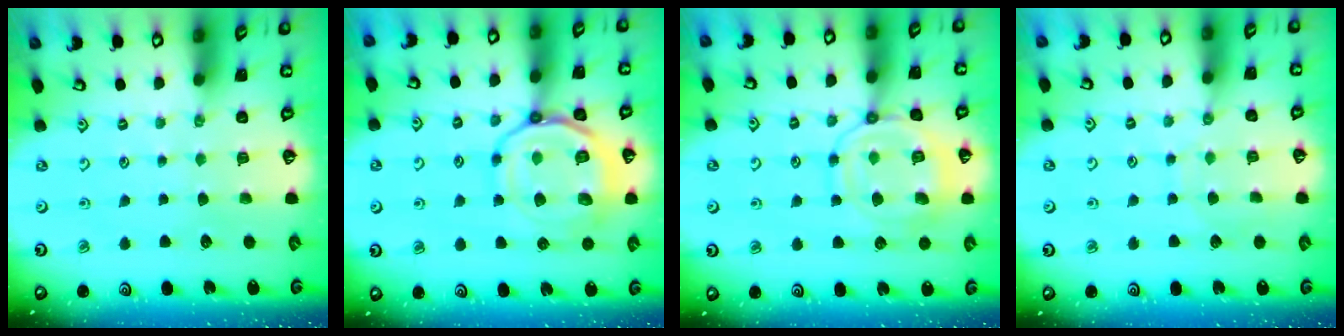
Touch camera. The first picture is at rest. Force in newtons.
{"total": 15.3, "press": 15.3, "slide": 1.4}
{"total": 14.4, "press": 14.4, "slide": 1.4}
{"total": 6.3, "press": 6.3, "slide": 0.6}